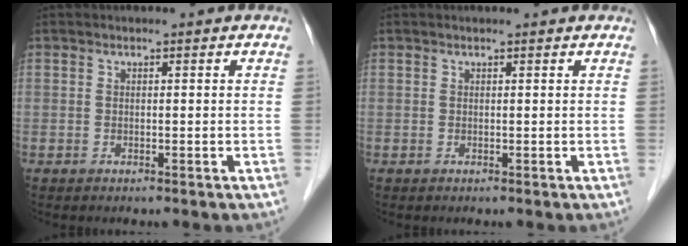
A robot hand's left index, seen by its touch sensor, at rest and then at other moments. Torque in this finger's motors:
{"motor_torque": [0.46, -0.59, -0.01, -0.01]}